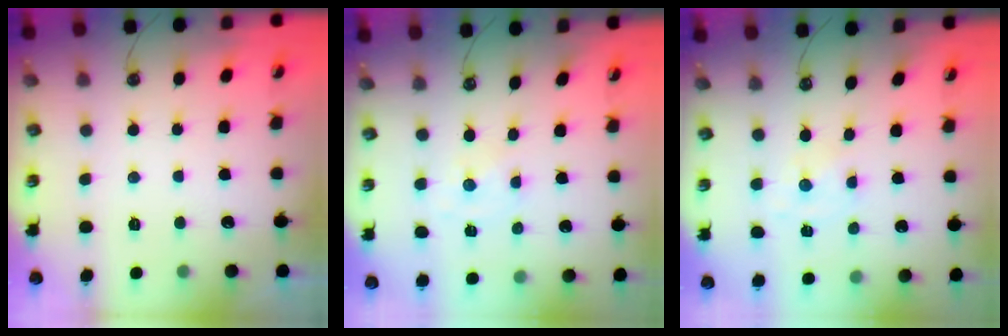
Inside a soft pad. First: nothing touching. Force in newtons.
{"total": 0.0}
{"total": 0.0}